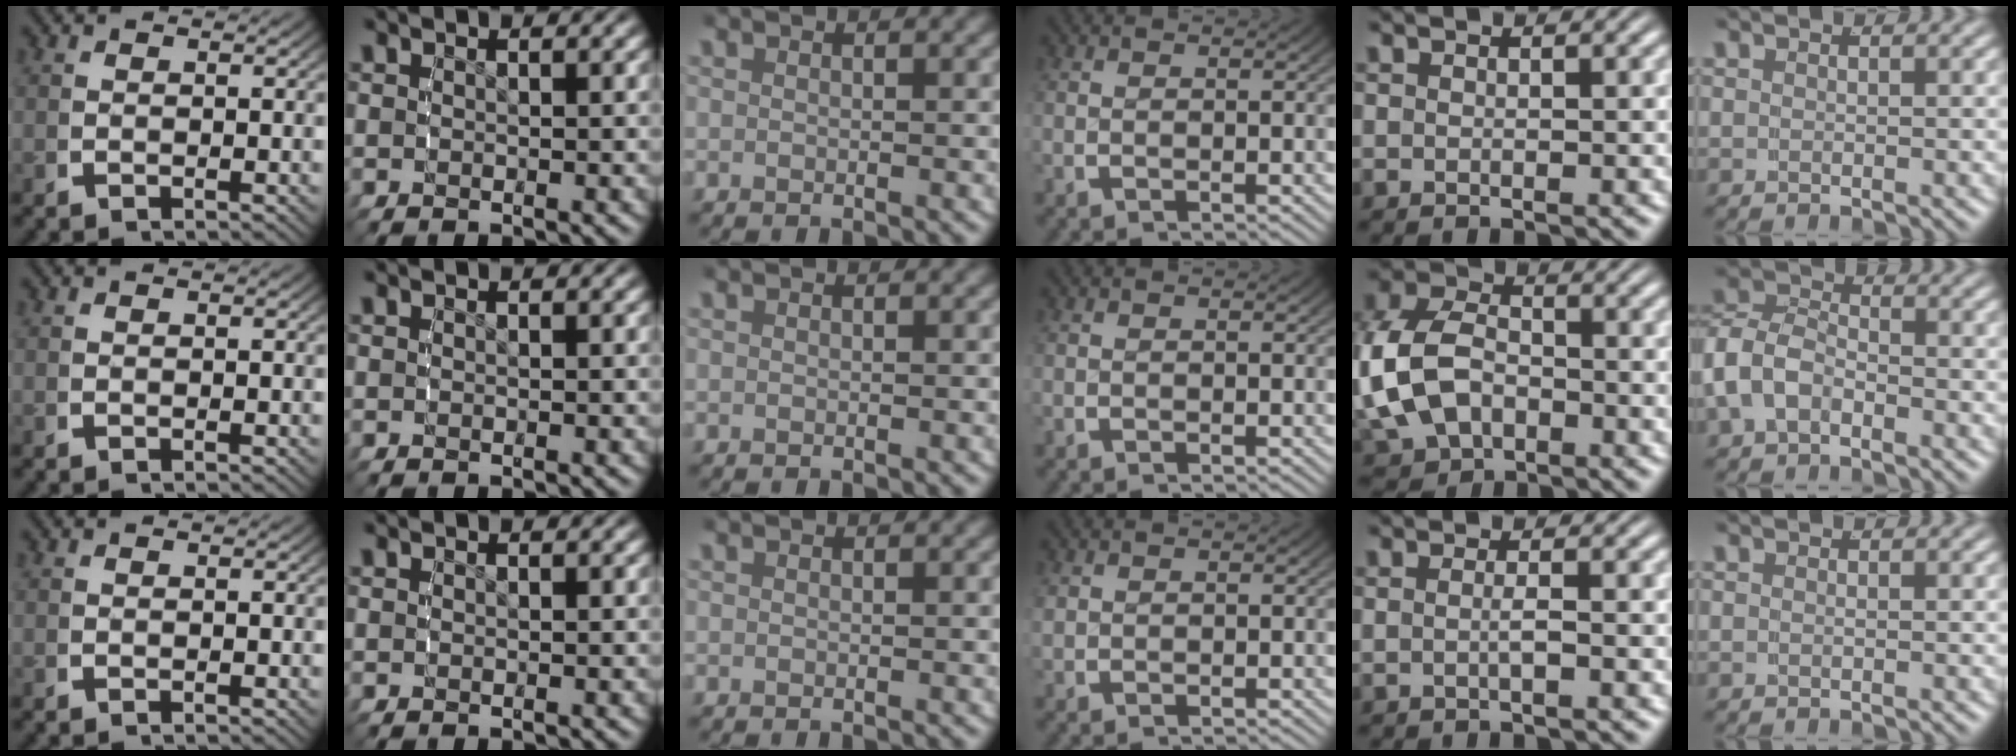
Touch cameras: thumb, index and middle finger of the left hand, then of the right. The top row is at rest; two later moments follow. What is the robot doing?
{"motion": "grasp_and_lifting", "object": "small bumper sticker"}